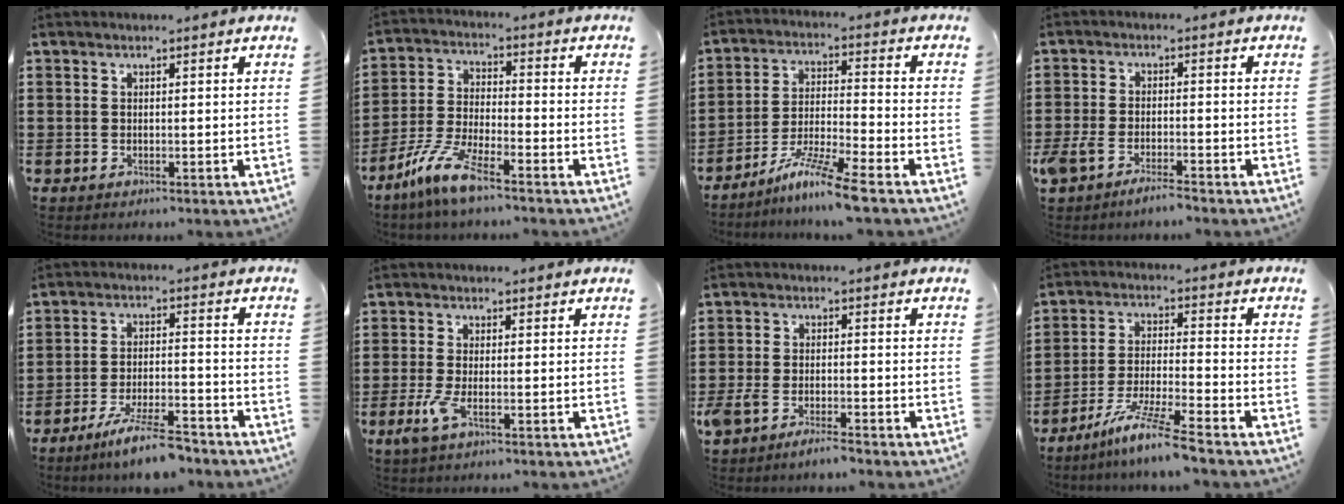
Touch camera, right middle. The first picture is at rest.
{"total": 8.4, "force": [-6.3, 0.9, 5.6], "torque": [-0.136, -0.014, -0.127]}
{"total": 8.7, "force": [-7.0, -0.6, 5.2], "torque": [-0.101, -0.011, -0.135]}
{"total": 3.7, "force": [-3.1, 0.8, 2.0], "torque": [-0.055, -0.005, -0.064]}
{"total": 7.6, "force": [-6.3, 0.5, 4.1], "torque": [-0.082, -0.005, -0.119]}
{"total": 3.4, "force": [-1.2, 0.9, 3.1], "torque": [-0.075, -0.008, -0.028]}
{"total": 3.6, "force": [-3.1, 0.7, 1.8], "torque": [-0.052, -0.004, -0.066]}
{"total": 8.3, "force": [-6.8, -0.4, 4.8], "torque": [-0.101, -0.014, -0.133]}